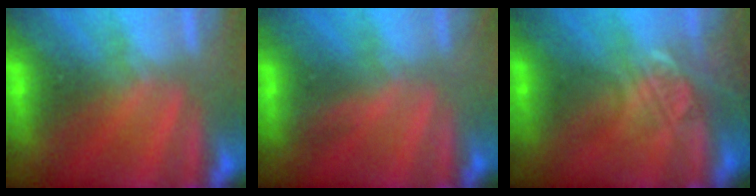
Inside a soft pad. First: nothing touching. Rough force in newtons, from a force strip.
{"total": 2.9}
{"total": 2.3}